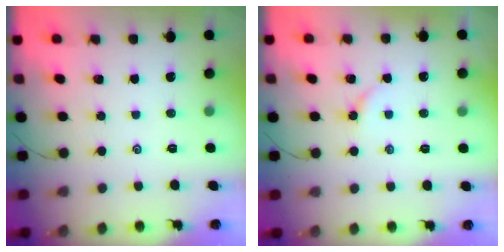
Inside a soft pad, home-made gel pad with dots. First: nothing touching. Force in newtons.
{"total": 3.3, "press": 3.3, "slide": 0.4}